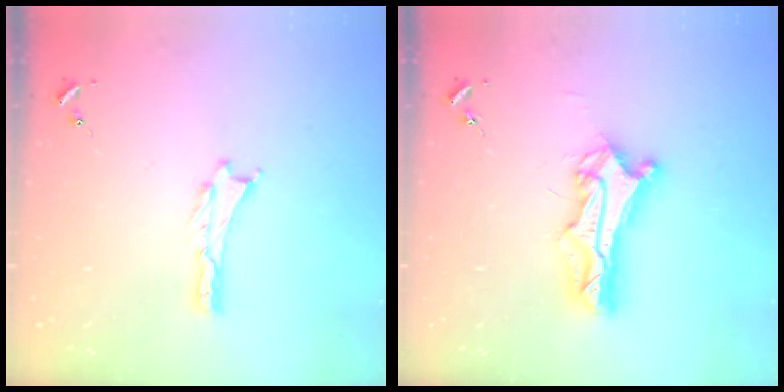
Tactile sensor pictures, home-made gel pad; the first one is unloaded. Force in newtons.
{"total": 8.8, "press": 8.7, "slide": 0.7}